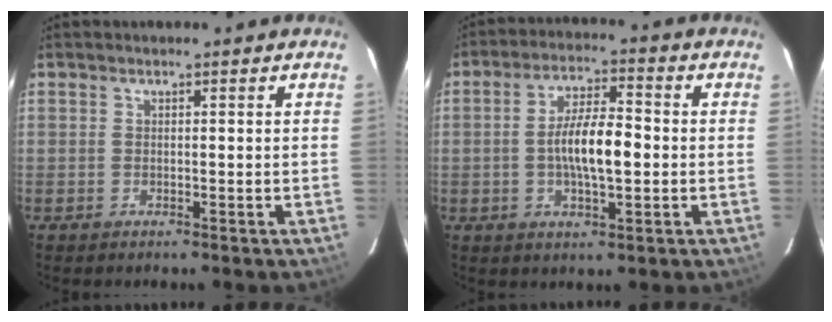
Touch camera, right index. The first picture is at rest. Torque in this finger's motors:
{"motor_torque": [1.38, -0.08, 0.68, 0.17]}